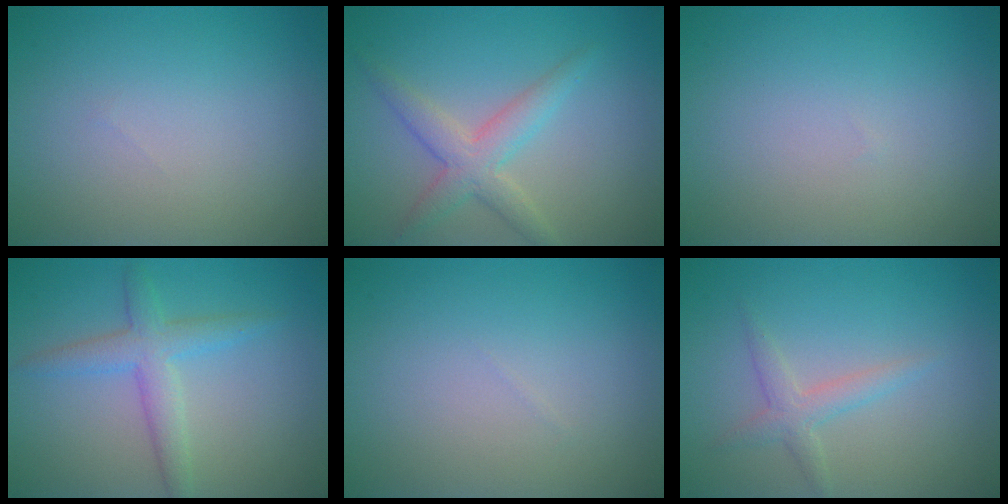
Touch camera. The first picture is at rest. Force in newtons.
{"total": 3.4, "press": 3.4, "slide": 0.1}
{"total": 0.0}
{"total": 3.3, "press": 3.3, "slide": 0.0}
{"total": 0.0}
{"total": 1.9, "press": 1.9, "slide": 0.0}